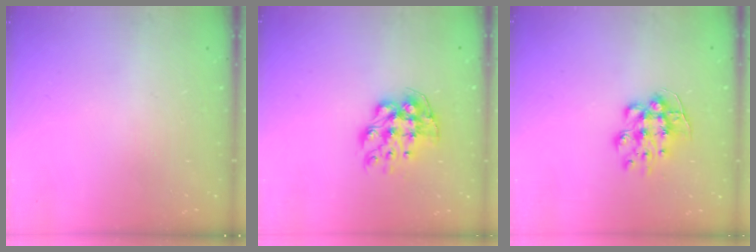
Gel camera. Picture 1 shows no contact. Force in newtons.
{"total": 10.1, "press": 10.1, "slide": 0.9}
{"total": 9.3, "press": 9.3, "slide": 0.4}